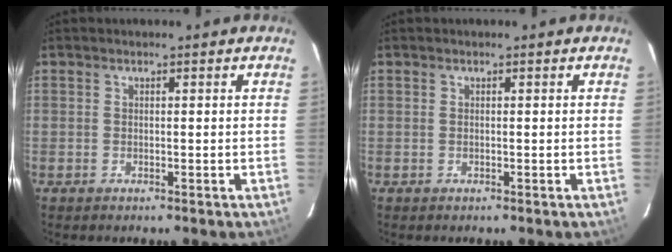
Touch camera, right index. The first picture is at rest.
{"total": 0.0}